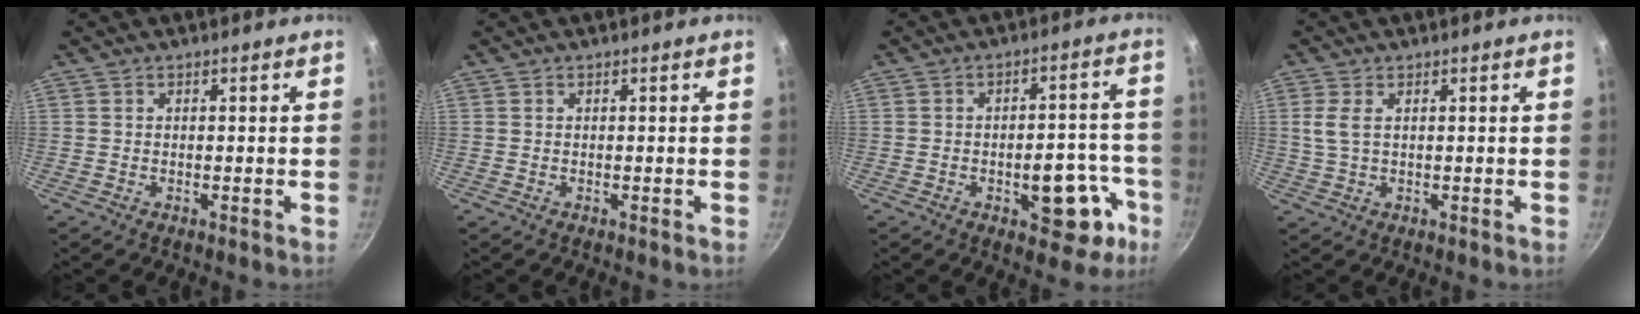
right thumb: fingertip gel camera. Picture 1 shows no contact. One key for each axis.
{"total": 0.0}
{"total": 13.7, "fx": -4.9, "fy": 7.0, "fz": 10.6, "tx": -0.083, "ty": 0.042, "tz": -0.060}
{"total": 3.3, "fx": 0.8, "fy": 1.6, "fz": 2.8, "tx": -0.062, "ty": 0.002, "tz": 0.018}